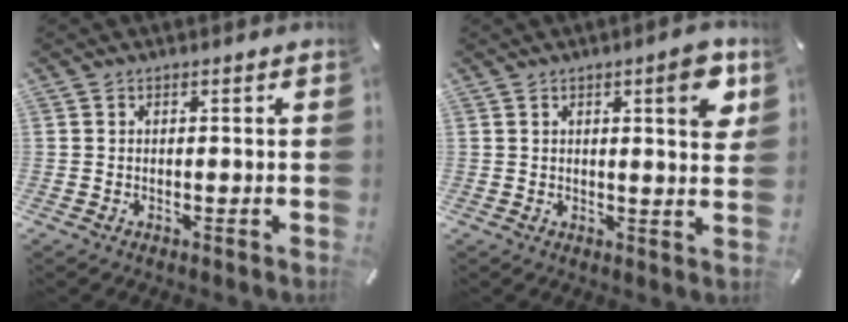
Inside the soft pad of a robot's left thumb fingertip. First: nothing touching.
{"total": 7.6, "force": [2.9, 1.8, 6.8], "torque": [-0.084, -0.013, 0.039]}